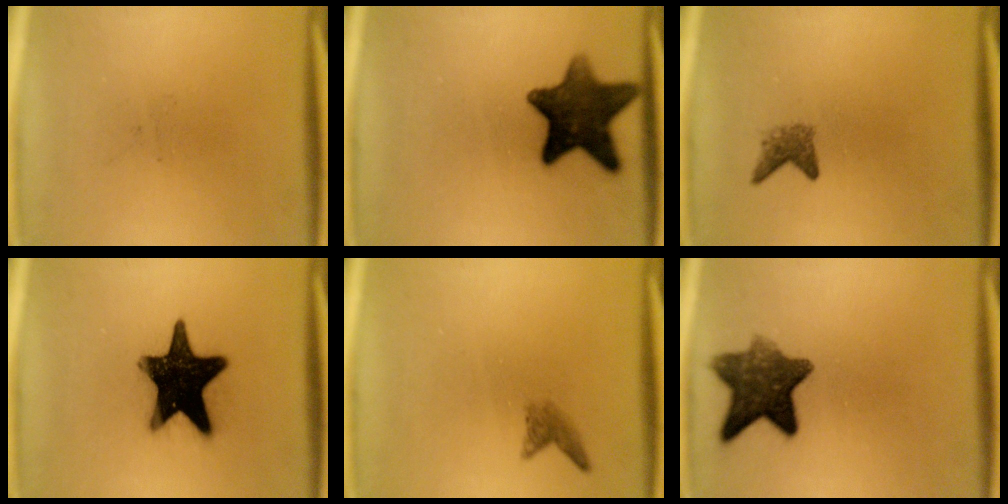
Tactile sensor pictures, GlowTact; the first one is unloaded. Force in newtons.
{"total": 12.7}
{"total": 2.0}
{"total": 19.9}
{"total": 1.5}
{"total": 9.6}